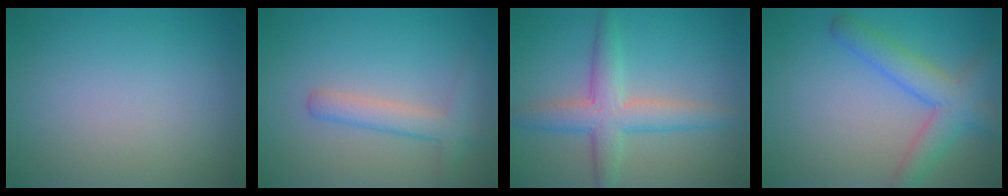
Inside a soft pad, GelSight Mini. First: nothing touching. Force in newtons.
{"total": 2.7, "press": 2.7, "slide": 0.1}
{"total": 4.5, "press": 4.5, "slide": 0.1}
{"total": 4.8, "press": 4.8, "slide": 0.2}